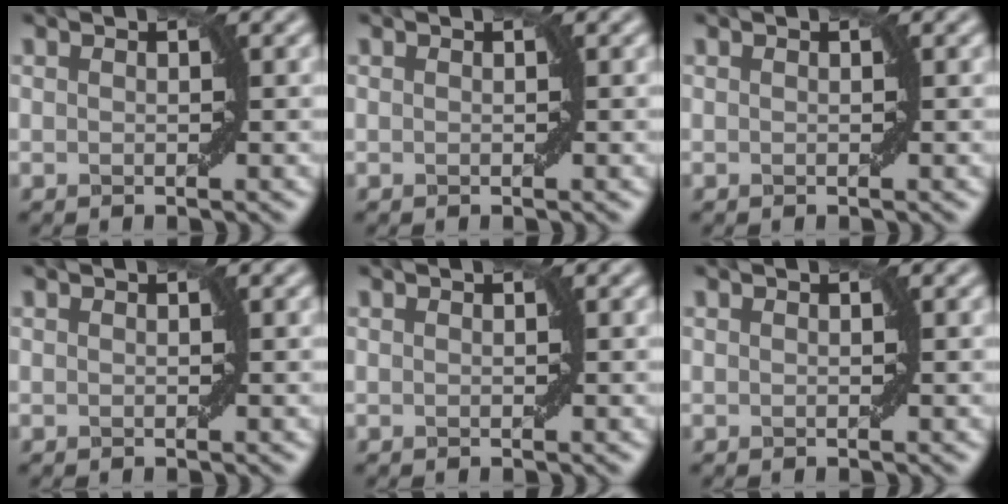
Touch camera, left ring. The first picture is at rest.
{"total": 0.0}
{"total": 0.0}
{"total": 0.0}
{"total": 0.0}
{"total": 0.0}